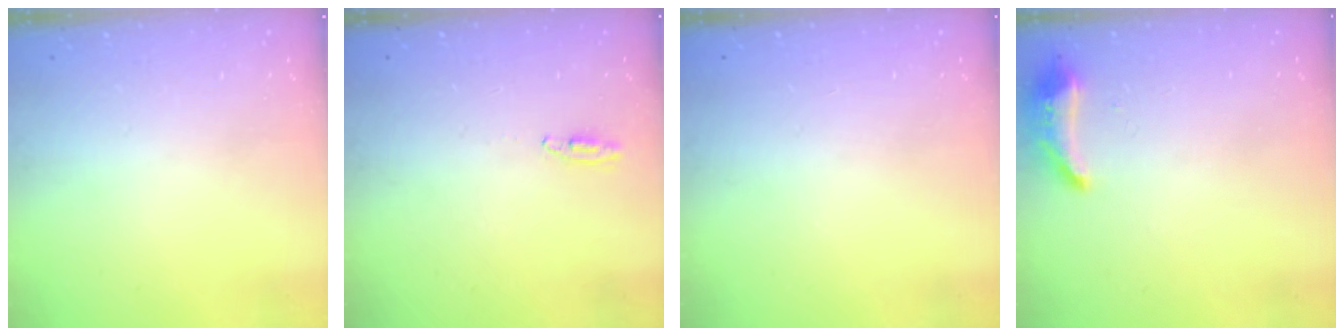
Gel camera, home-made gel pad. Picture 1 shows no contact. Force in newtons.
{"total": 2.7, "press": 2.5, "slide": 1.0}
{"total": 0.0}
{"total": 10.1, "press": 9.0, "slide": 4.6}